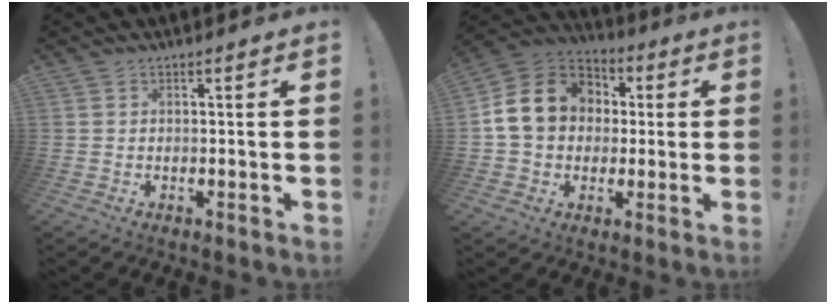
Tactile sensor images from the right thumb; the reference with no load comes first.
{"total": 16.4, "force": [2.8, 13.3, 9.1], "torque": [-0.145, 0.007, 0.057]}